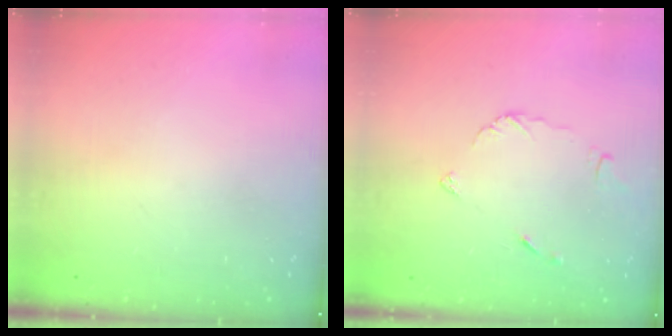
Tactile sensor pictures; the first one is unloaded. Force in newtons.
{"total": 3.8, "press": 3.8, "slide": 0.5}